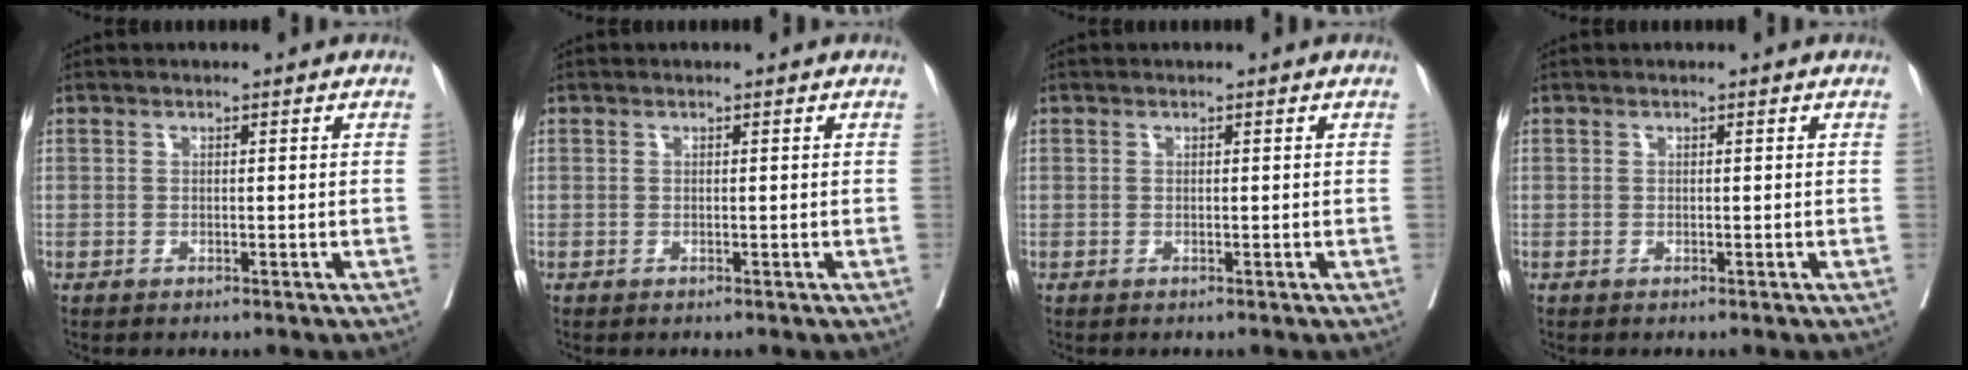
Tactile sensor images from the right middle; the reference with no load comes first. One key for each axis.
{"total": 0.0}
{"total": 0.0}
{"total": 0.0}